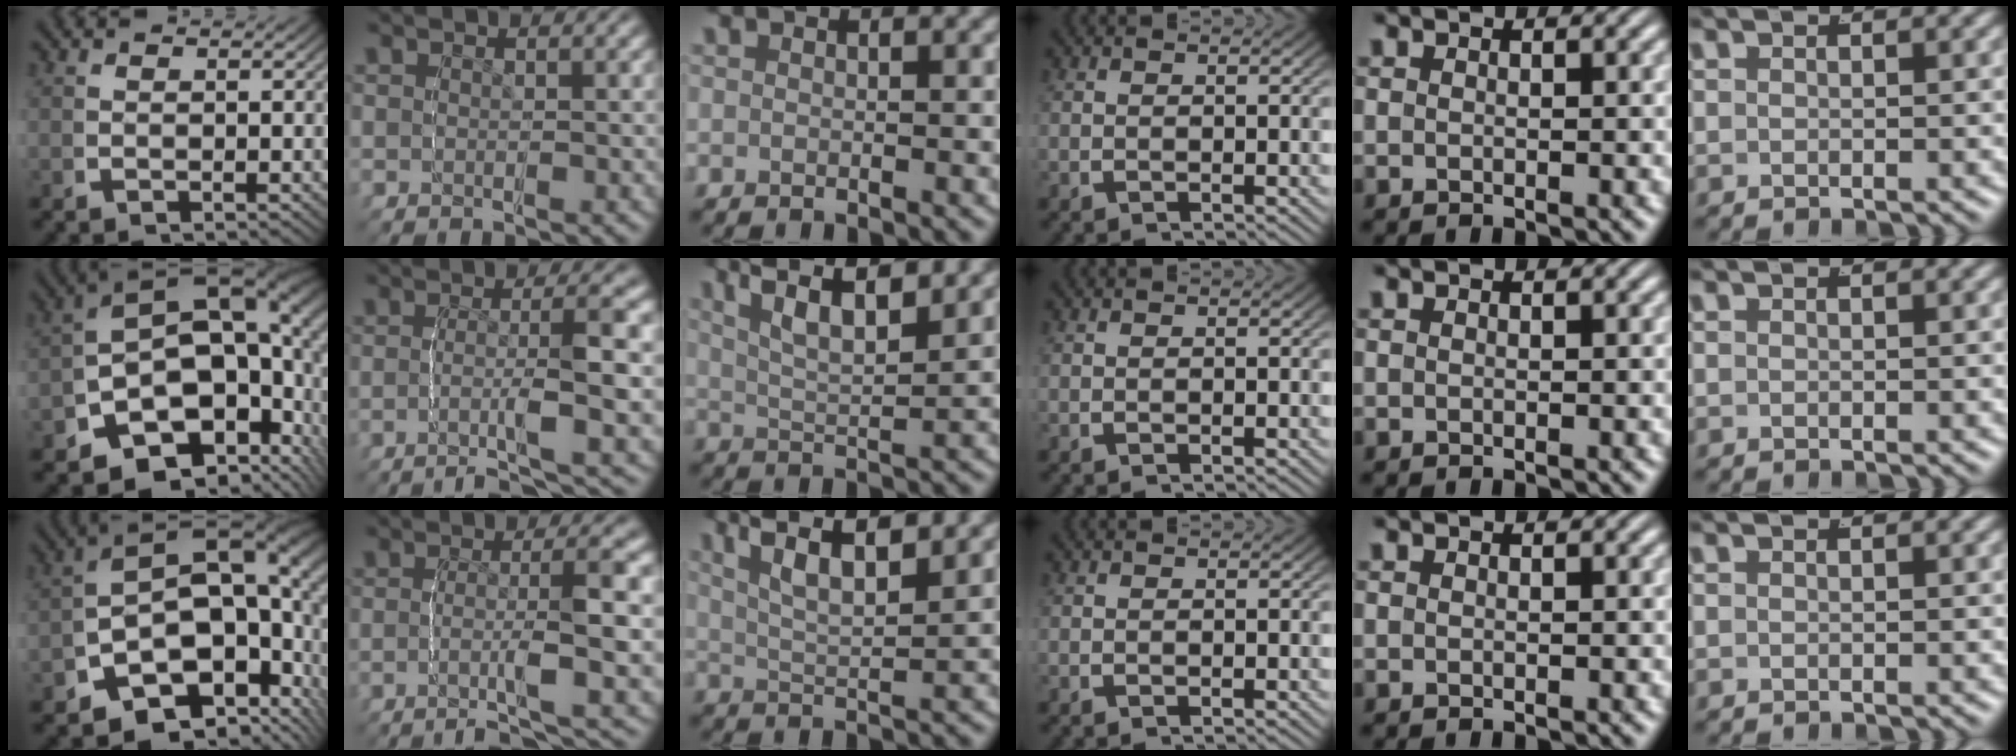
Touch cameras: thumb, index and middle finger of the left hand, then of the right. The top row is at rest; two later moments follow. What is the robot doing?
{"motion": "grasp_and_lifting", "object": "sponge"}